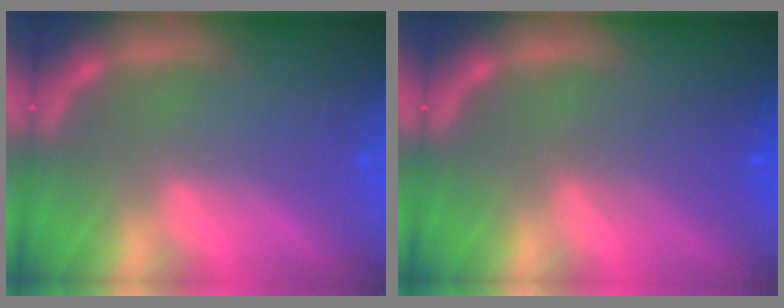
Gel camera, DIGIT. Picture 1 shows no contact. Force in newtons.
{"total": 2.5}